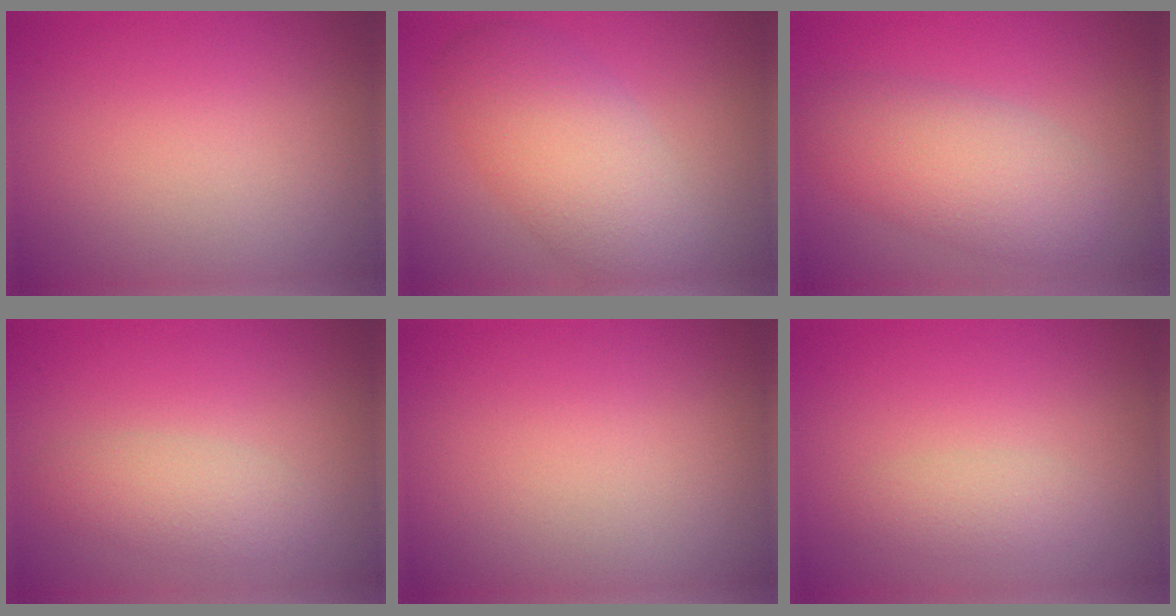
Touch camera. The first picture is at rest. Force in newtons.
{"total": 6.5, "press": 6.5, "slide": 0.3}
{"total": 5.5, "press": 5.5, "slide": 0.2}
{"total": 2.4, "press": 2.4, "slide": 0.1}
{"total": 0.0}
{"total": 1.5, "press": 1.5, "slide": 0.1}